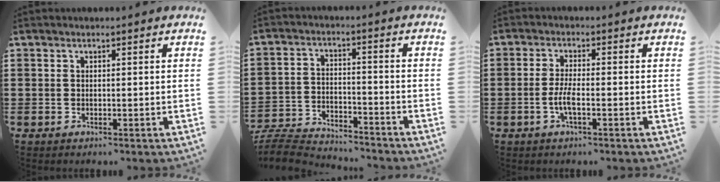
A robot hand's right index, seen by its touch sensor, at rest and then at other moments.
{"total": 6.5, "force": [-6.4, 0.7, 1.0], "torque": [-0.038, 0.001, -0.131]}
{"total": 3.5, "force": [-1.3, 0.6, 3.2], "torque": [-0.071, -0.004, -0.027]}